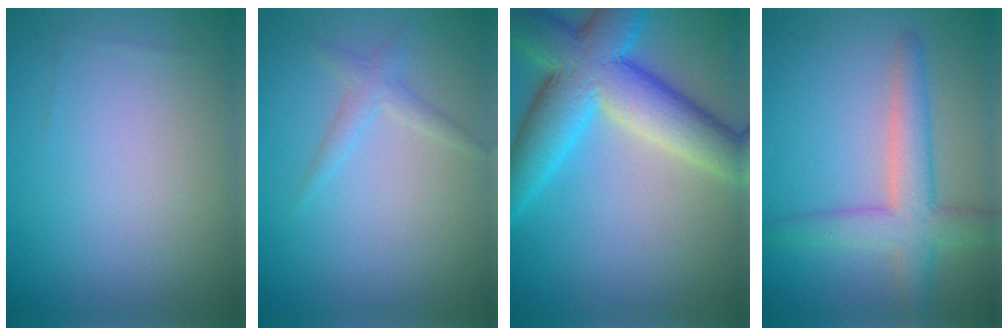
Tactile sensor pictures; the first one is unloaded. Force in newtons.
{"total": 1.5, "press": 1.5, "slide": 0.0}
{"total": 10.2, "press": 10.1, "slide": 0.2}
{"total": 4.7, "press": 4.7, "slide": 0.1}